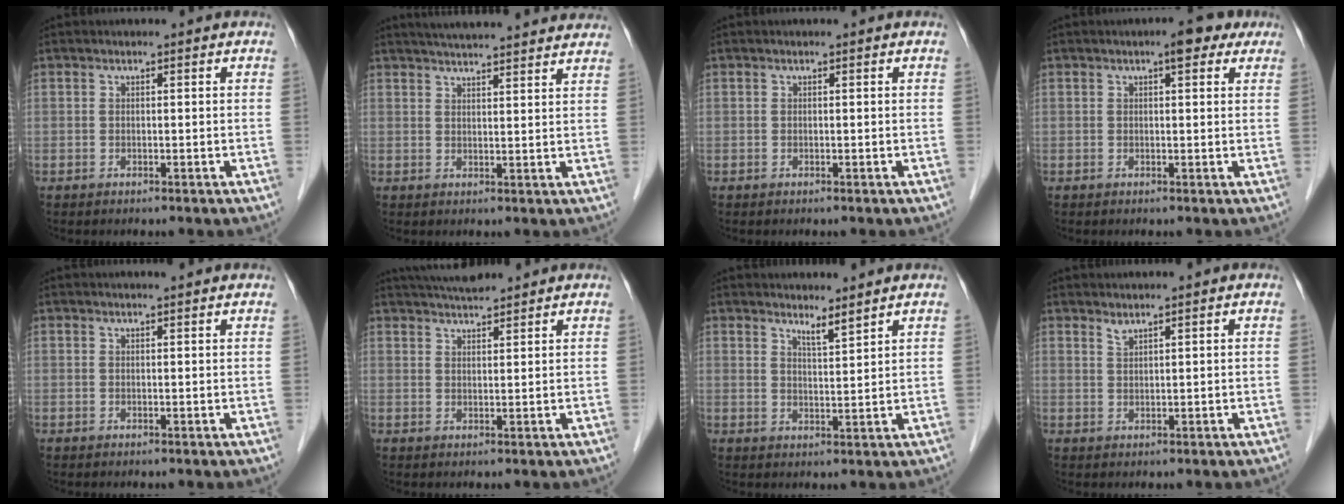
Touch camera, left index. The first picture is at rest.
{"total": 15.3, "force": [14.0, 1.4, 6.0], "torque": [-0.090, 0.030, 0.180]}
{"total": 0.0}
{"total": 3.7, "force": [2.2, 1.3, 2.7], "torque": [-0.035, 0.013, 0.025]}
{"total": 2.2, "force": [2.0, 0.0, 1.0], "torque": [-0.014, 0.010, 0.025]}
{"total": 5.5, "force": [5.2, 0.5, 2.0], "torque": [-0.034, 0.028, 0.088]}
{"total": 2.5, "force": [2.3, -0.3, 0.9], "torque": [-0.018, -0.011, 0.043]}
{"total": 1.2, "force": [1.1, -0.1, 0.4], "torque": [-0.008, -0.005, 0.024]}